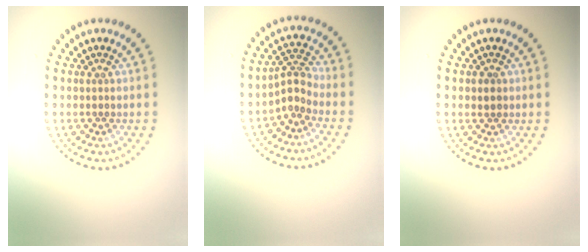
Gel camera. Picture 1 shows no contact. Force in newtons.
{"total": 2.4, "press": 1.5, "slide": 1.8}
{"total": 1.0, "press": 1.0, "slide": 0.3}